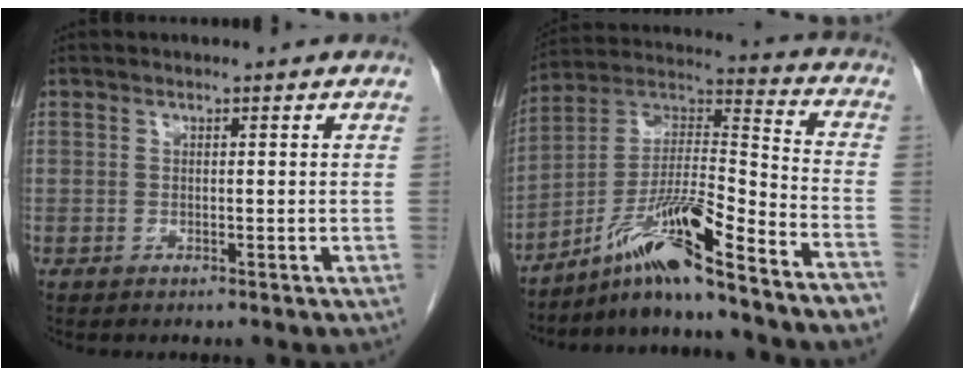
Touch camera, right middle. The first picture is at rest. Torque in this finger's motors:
{"motor_torque": [1.13, -1.01, 0.59, 0.17]}